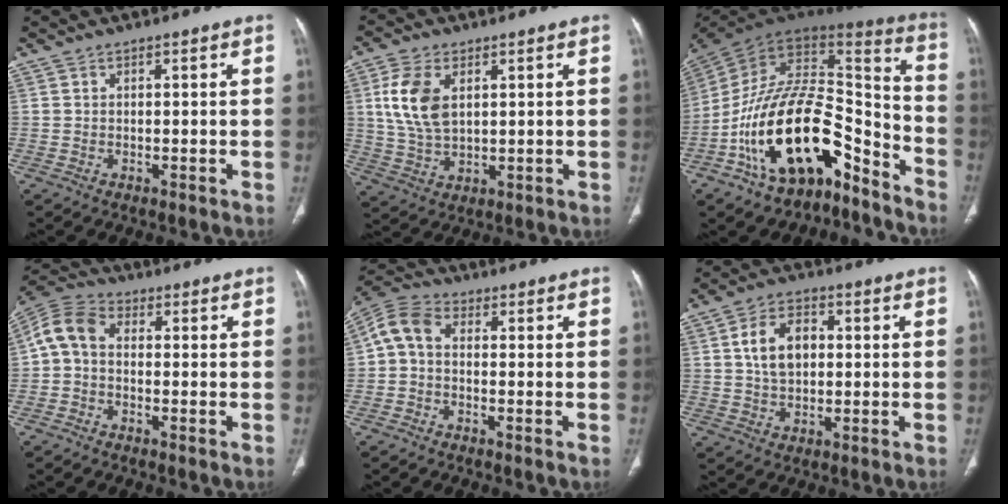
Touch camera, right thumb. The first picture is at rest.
{"total": 10.1, "force": [2.7, 6.0, 7.7], "torque": [-0.156, -0.006, 0.060]}
{"total": 26.0, "force": [-14.2, 12.9, 17.6], "torque": [-0.286, 0.104, -0.235]}
{"total": 6.9, "force": [-0.4, 4.5, 5.1], "torque": [-0.098, 0.023, -0.025]}
{"total": 6.1, "force": [-0.3, 3.9, 4.6], "torque": [-0.089, 0.021, -0.022]}
{"total": 8.4, "force": [1.3, 5.5, 6.3], "torque": [-0.099, 0.009, 0.022]}